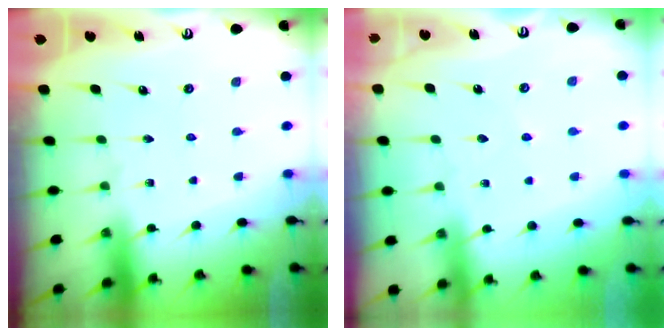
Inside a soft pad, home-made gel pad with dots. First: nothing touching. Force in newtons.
{"total": 2.5, "press": 2.4, "slide": 0.4}